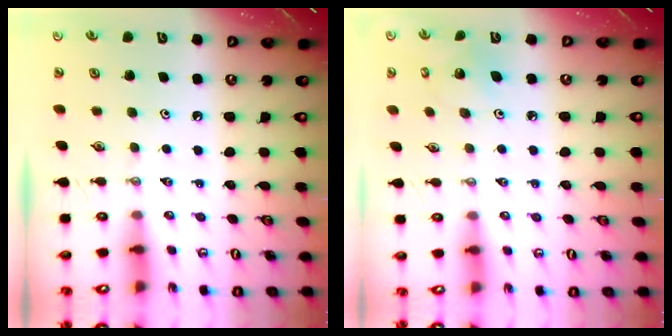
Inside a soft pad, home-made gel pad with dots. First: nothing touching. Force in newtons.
{"total": 3.4, "press": 3.4, "slide": 0.2}